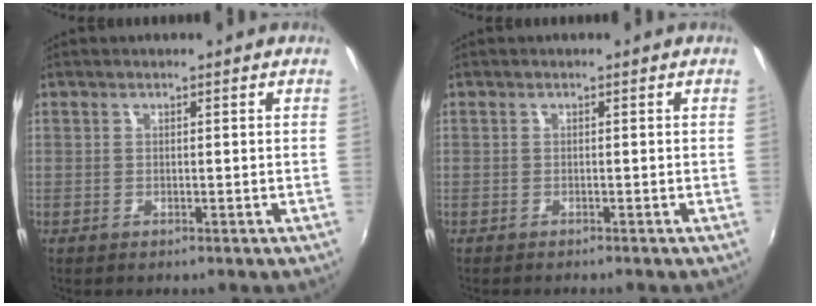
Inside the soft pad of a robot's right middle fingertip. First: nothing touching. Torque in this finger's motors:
{"motor_torque": [0.11, -0.18, 0.03, 0.01]}